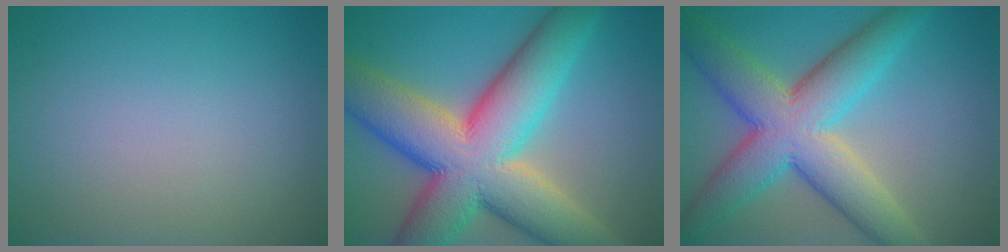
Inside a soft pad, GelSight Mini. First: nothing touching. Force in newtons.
{"total": 15.0, "press": 15.0, "slide": 1.2}
{"total": 10.1, "press": 10.1, "slide": 0.5}